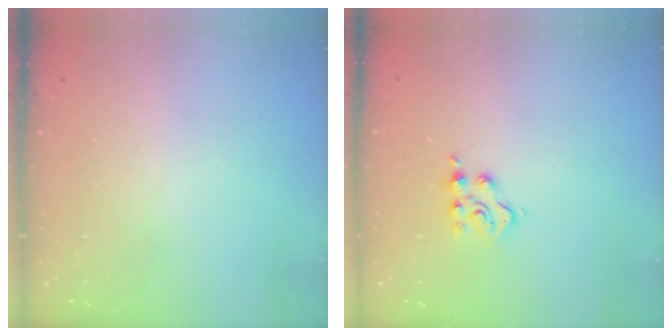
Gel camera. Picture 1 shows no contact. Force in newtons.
{"total": 4.9, "press": 4.8, "slide": 0.5}